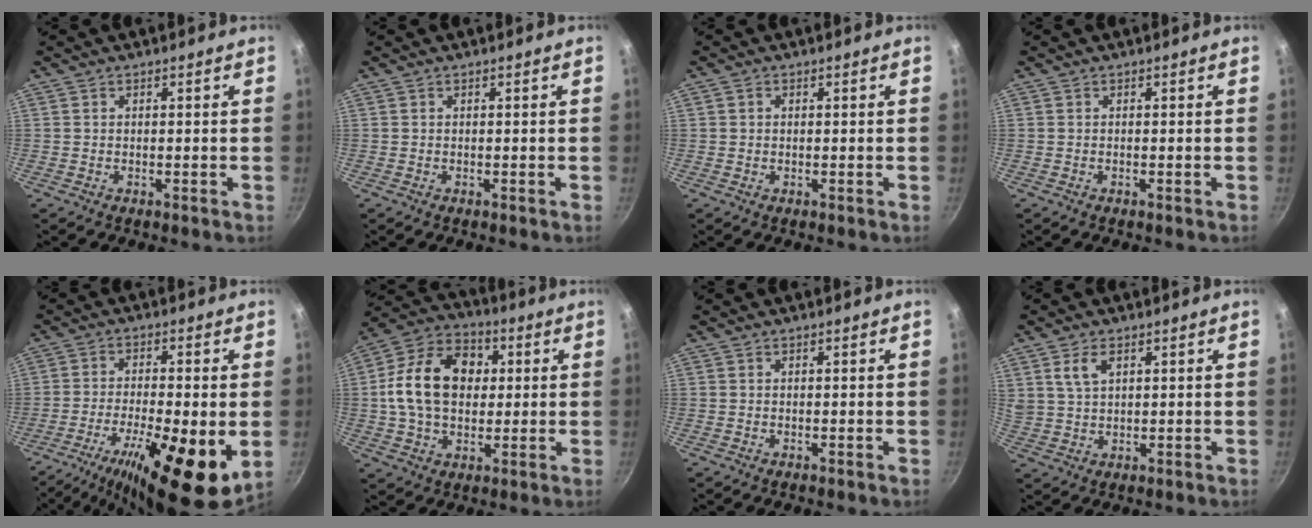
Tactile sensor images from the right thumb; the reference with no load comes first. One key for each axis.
{"total": 0.0}
{"total": 0.9, "fx": 0.2, "fy": 0.8, "fz": 0.3, "tx": -0.004, "ty": 0.002, "tz": 0.001}
{"total": 0.0}
{"total": 16.7, "fx": -5.4, "fy": 4.7, "fz": 15.1, "tx": -0.260, "ty": 0.001, "tz": -0.091}
{"total": 17.2, "fx": 1.9, "fy": 12.4, "fz": 11.7, "tx": -0.177, "ty": 0.022, "tz": 0.019}
{"total": 0.0}
{"total": 5.0, "fx": 2.3, "fy": 2.8, "fz": 3.4, "tx": -0.056, "ty": -0.004, "tz": 0.051}